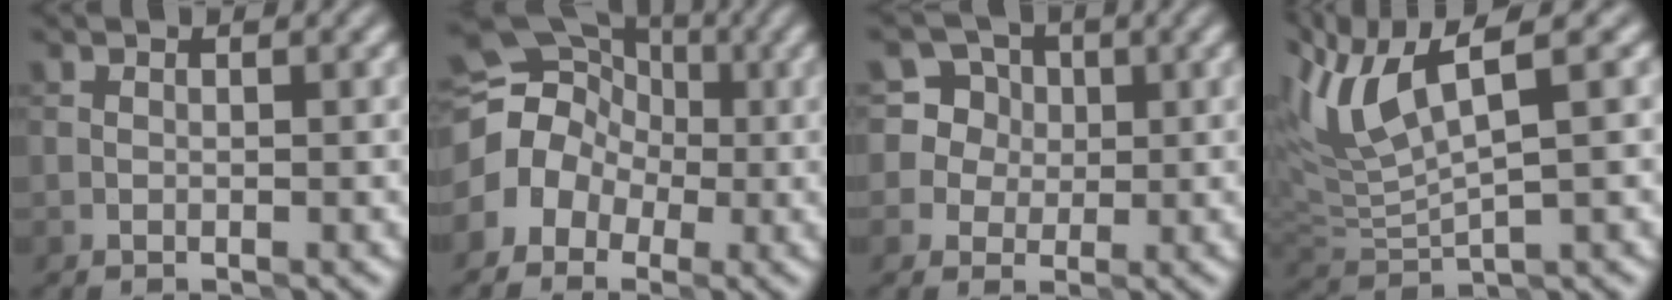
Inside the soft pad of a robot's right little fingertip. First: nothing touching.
{"total": 6.3, "force": [-0.8, 5.5, 3.0], "torque": [-0.030, 0.008, -0.029]}
{"total": 7.3, "force": [2.5, 6.6, 1.7], "torque": [-0.050, 0.042, 0.033]}
{"total": 7.0, "force": [3.4, 1.7, 5.9], "torque": [-0.130, 0.017, 0.070]}